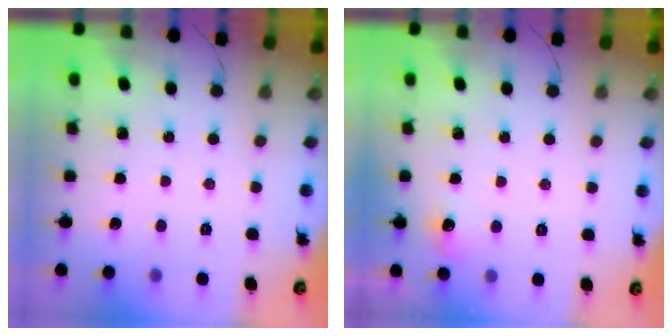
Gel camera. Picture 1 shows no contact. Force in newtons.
{"total": 6.2, "press": 6.0, "slide": 1.6}